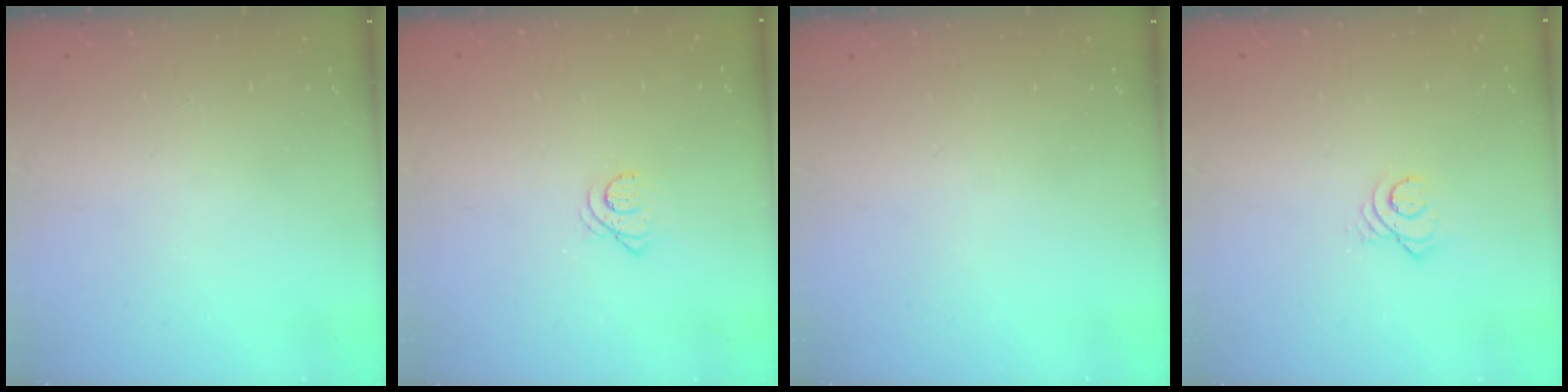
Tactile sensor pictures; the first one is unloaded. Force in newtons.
{"total": 2.9, "press": 2.9, "slide": 0.4}
{"total": 0.0}
{"total": 3.2, "press": 3.2, "slide": 0.3}